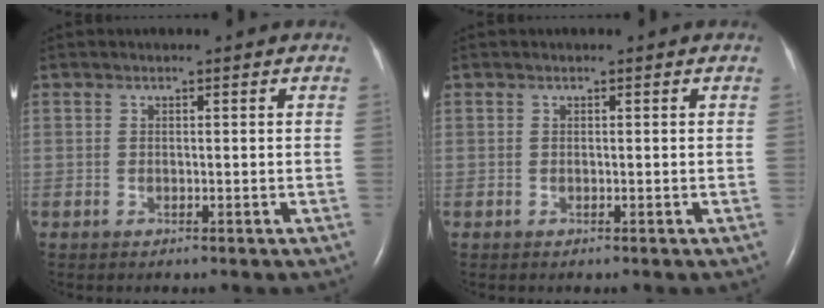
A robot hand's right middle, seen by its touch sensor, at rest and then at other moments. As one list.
[{"total": 0.0}]